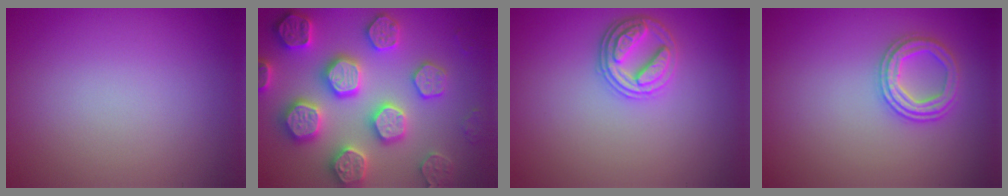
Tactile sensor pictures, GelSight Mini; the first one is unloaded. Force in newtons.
{"total": 7.9, "press": 7.7, "slide": 1.7}
{"total": 2.9, "press": 2.8, "slide": 0.8}
{"total": 2.6, "press": 2.6, "slide": 0.1}